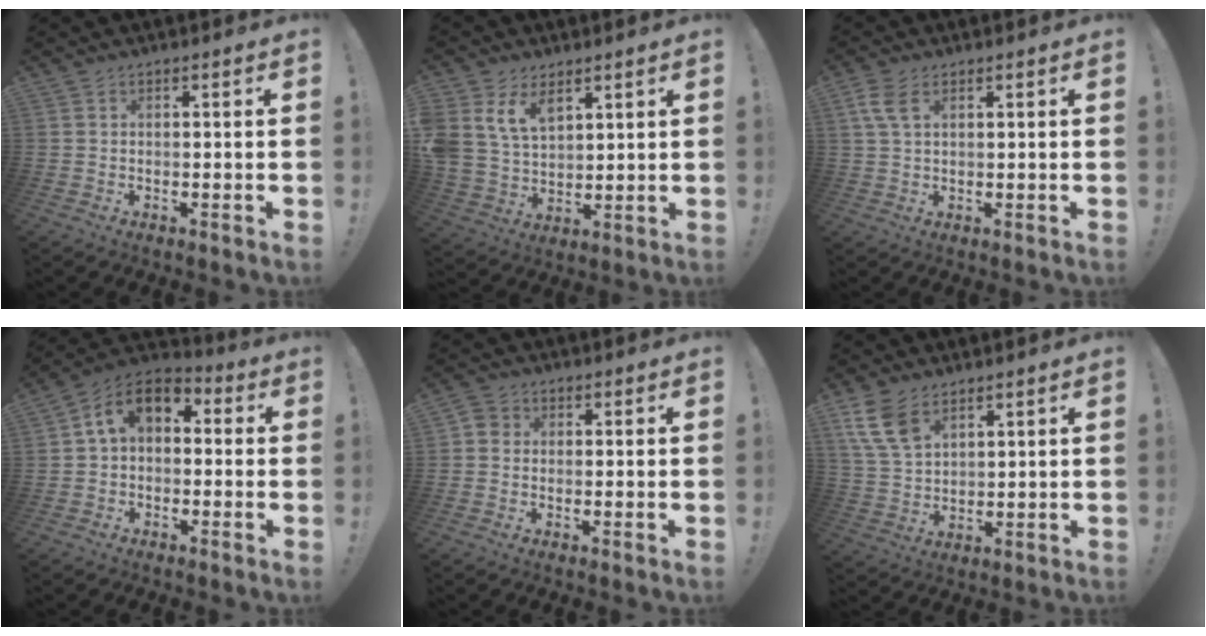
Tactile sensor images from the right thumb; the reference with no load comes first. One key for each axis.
{"total": 11.3, "fx": 6.7, "fy": 7.2, "fz": 5.5, "tx": -0.125, "ty": -0.034, "tz": 0.132}
{"total": 5.3, "fx": 2.4, "fy": 2.8, "fz": 3.9, "tx": -0.083, "ty": -0.002, "tz": 0.044}
{"total": 10.5, "fx": 2.2, "fy": 7.0, "fz": 7.5, "tx": -0.127, "ty": 0.014, "tz": 0.045}
{"total": 2.9, "fx": -0.3, "fy": 2.6, "fz": 1.3, "tx": -0.019, "ty": 0.008, "tz": -0.003}
{"total": 9.7, "fx": 5.9, "fy": 5.4, "fz": 5.4, "tx": -0.112, "ty": -0.021, "tz": 0.117}